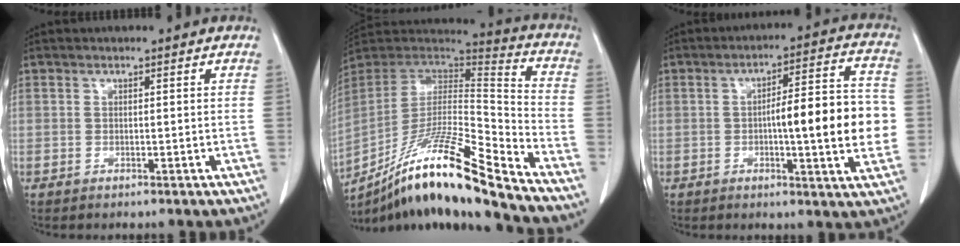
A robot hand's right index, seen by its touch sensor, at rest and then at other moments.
{"total": 21.0, "force": [-15.6, 0.3, 14.0], "torque": [-0.263, -0.016, -0.287]}
{"total": 13.4, "force": [-1.2, 2.1, 13.2], "torque": [-0.183, 0.019, -0.016]}